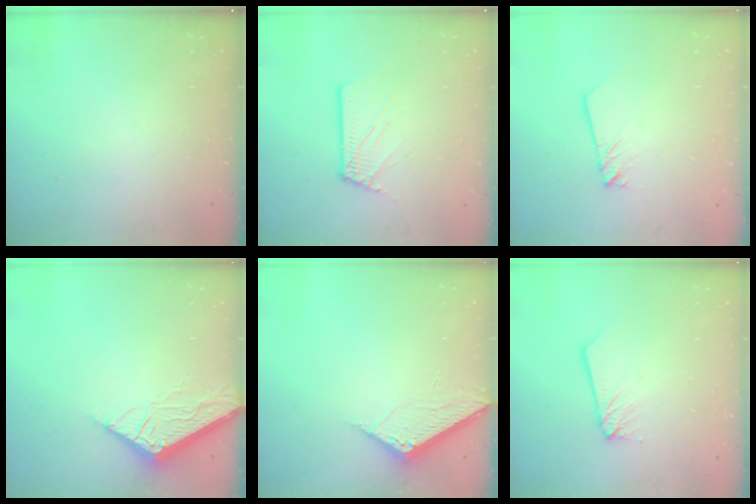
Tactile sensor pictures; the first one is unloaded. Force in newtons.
{"total": 2.5, "press": 2.5, "slide": 0.3}
{"total": 2.4, "press": 2.4, "slide": 0.2}
{"total": 6.8, "press": 6.8, "slide": 0.7}
{"total": 5.8, "press": 5.8, "slide": 0.6}
{"total": 2.5, "press": 2.5, "slide": 0.1}